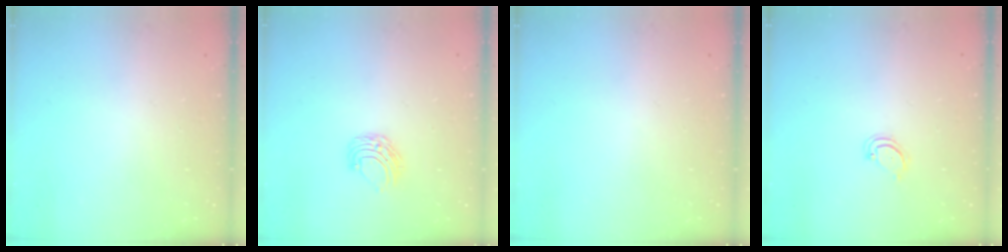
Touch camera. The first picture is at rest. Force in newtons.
{"total": 6.3, "press": 6.2, "slide": 0.6}
{"total": 0.0}
{"total": 3.7, "press": 3.7, "slide": 0.4}